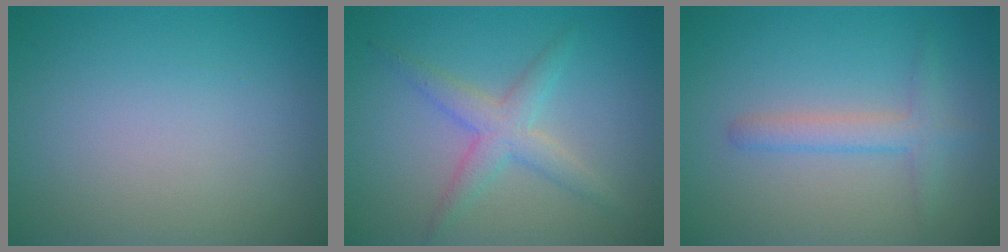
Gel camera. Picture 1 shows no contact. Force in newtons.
{"total": 3.0, "press": 3.0, "slide": 0.1}
{"total": 2.3, "press": 2.3, "slide": 0.2}